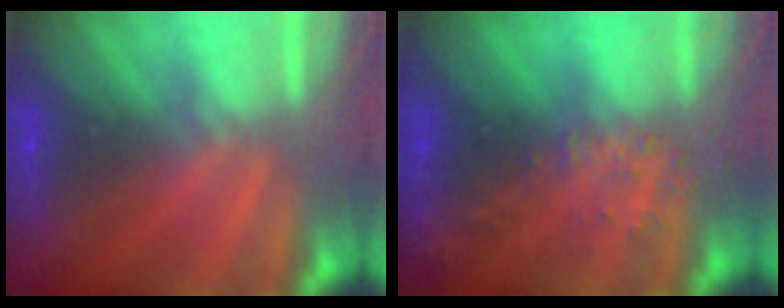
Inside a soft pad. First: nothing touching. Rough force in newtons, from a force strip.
{"total": 2.8}